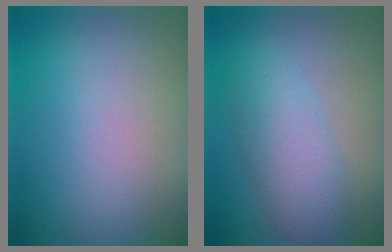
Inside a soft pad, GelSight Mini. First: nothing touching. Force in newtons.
{"total": 4.4, "press": 4.4, "slide": 0.1}